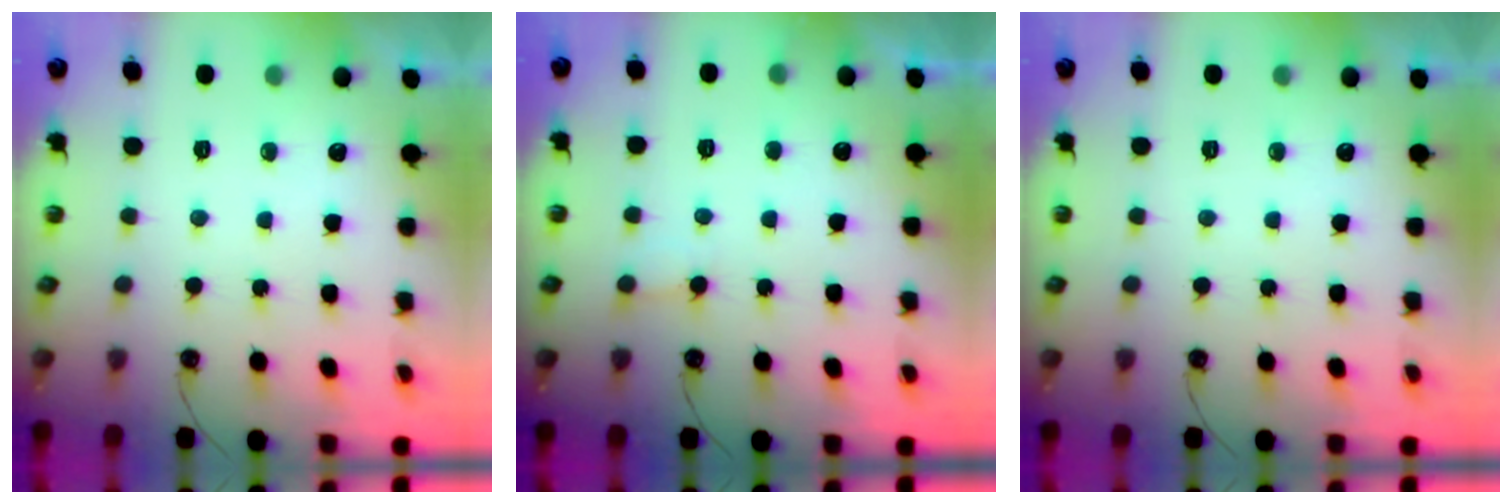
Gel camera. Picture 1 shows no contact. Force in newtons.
{"total": 5.2, "press": 5.2, "slide": 0.6}
{"total": 0.0}